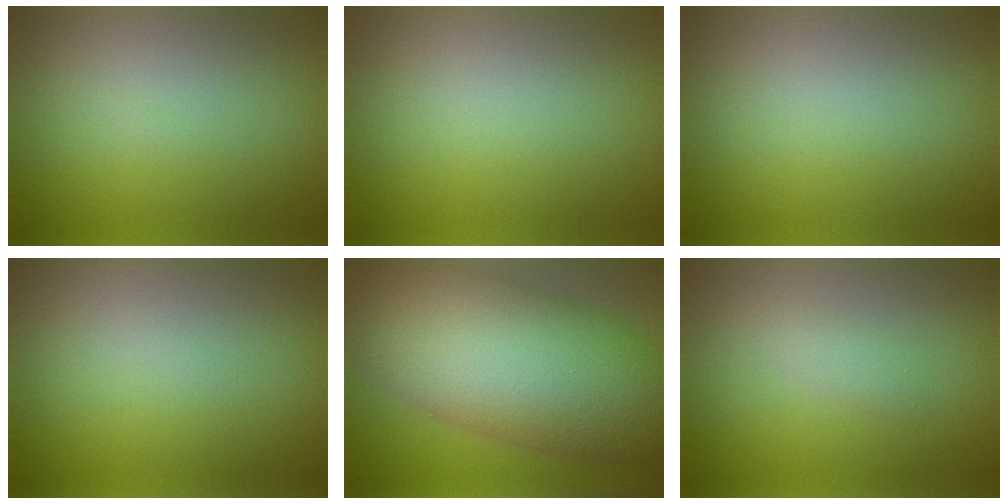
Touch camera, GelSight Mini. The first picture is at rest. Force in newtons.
{"total": 0.0}
{"total": 0.0}
{"total": 0.0}
{"total": 13.0, "press": 13.0, "slide": 0.2}
{"total": 1.0, "press": 1.0, "slide": 0.1}